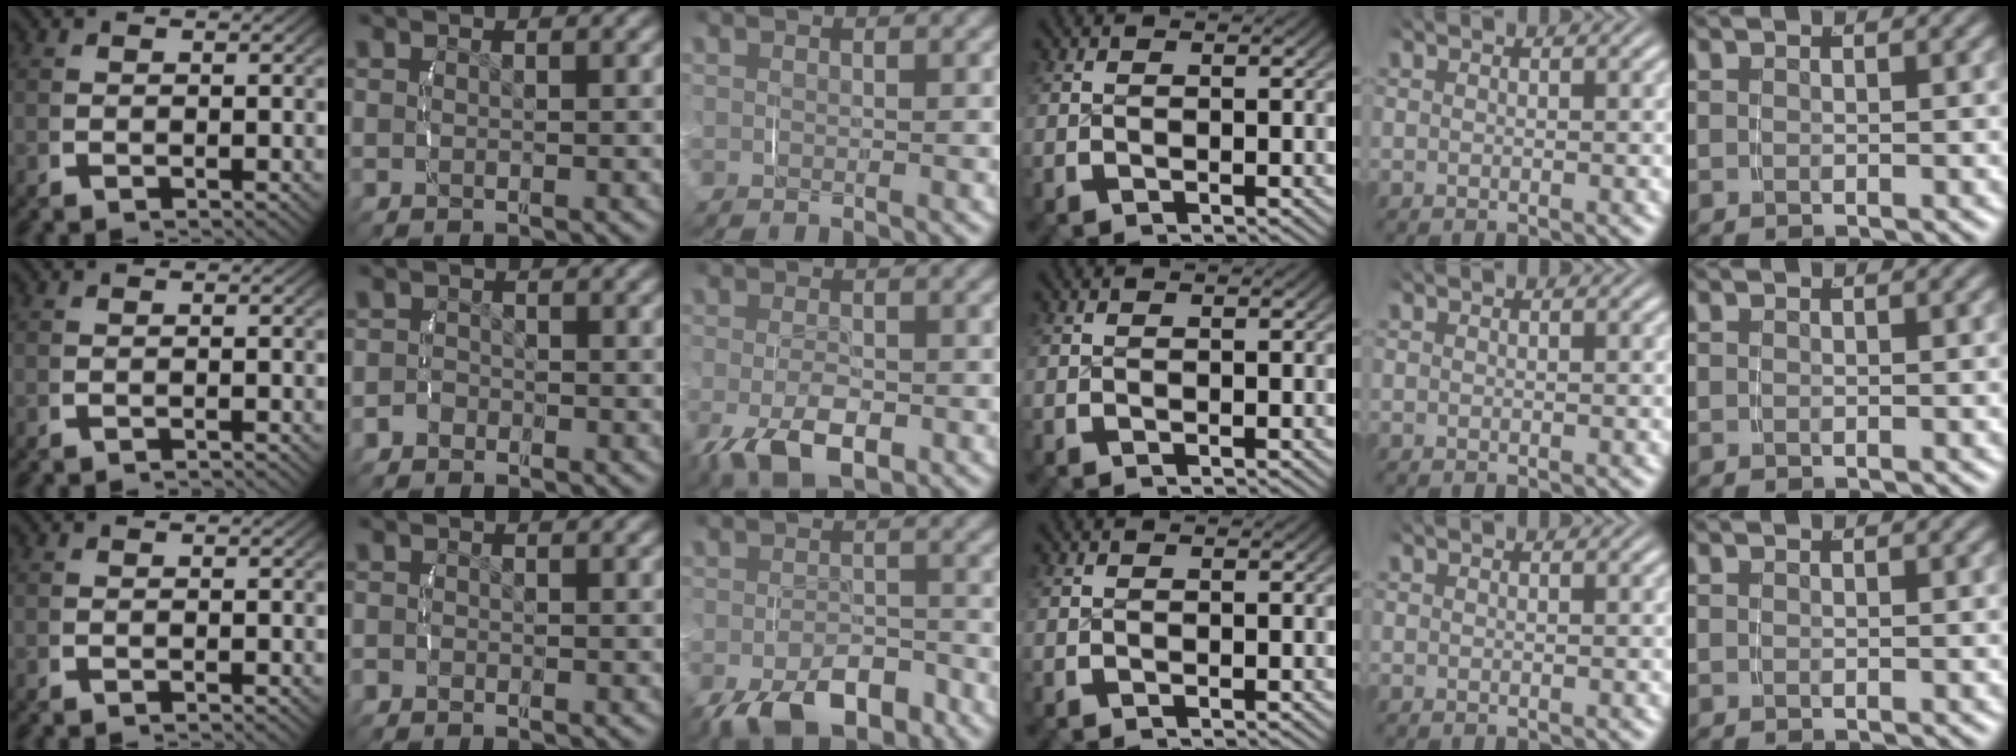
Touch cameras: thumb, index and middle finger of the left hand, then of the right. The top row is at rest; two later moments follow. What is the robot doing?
{"motion": "grasp_and_lifting", "object": "velcro strap"}